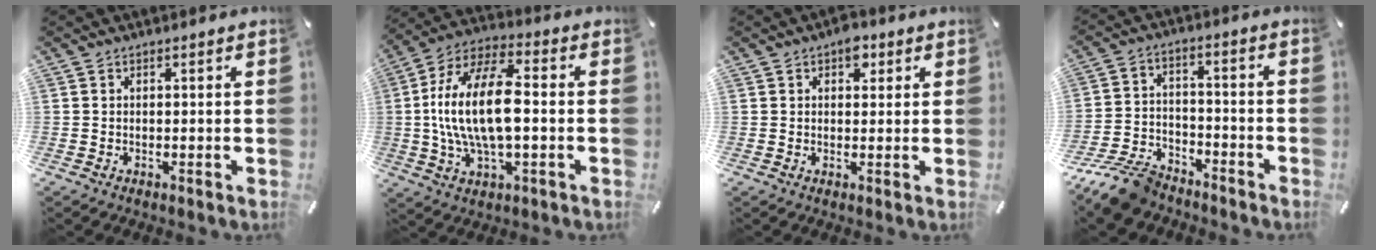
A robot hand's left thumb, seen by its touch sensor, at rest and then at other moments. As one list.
[{"total": 18.1, "force": [-0.7, 8.0, 16.2], "torque": [-0.337, 0.000, -0.016]}, {"total": 4.1, "force": [1.9, 2.7, 2.5], "torque": [-0.013, -0.007, 0.024]}, {"total": 11.3, "force": [-9.4, 4.6, 4.2], "torque": [-0.076, 0.052, -0.178]}]